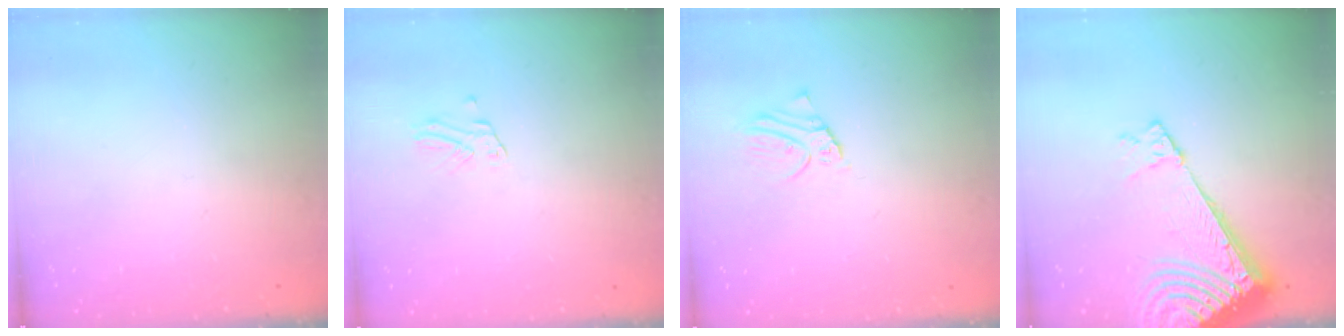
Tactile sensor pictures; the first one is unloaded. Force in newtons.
{"total": 1.8, "press": 1.8, "slide": 0.1}
{"total": 2.7, "press": 2.7, "slide": 0.2}
{"total": 14.0, "press": 14.0, "slide": 1.4}